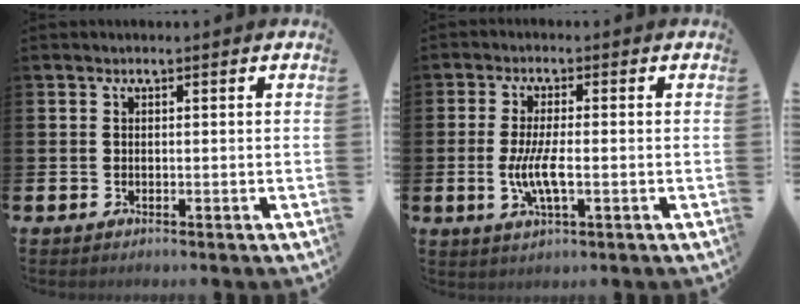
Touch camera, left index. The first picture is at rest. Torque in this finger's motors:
{"motor_torque": [0.82, -0.02, 0.64, 0.21]}